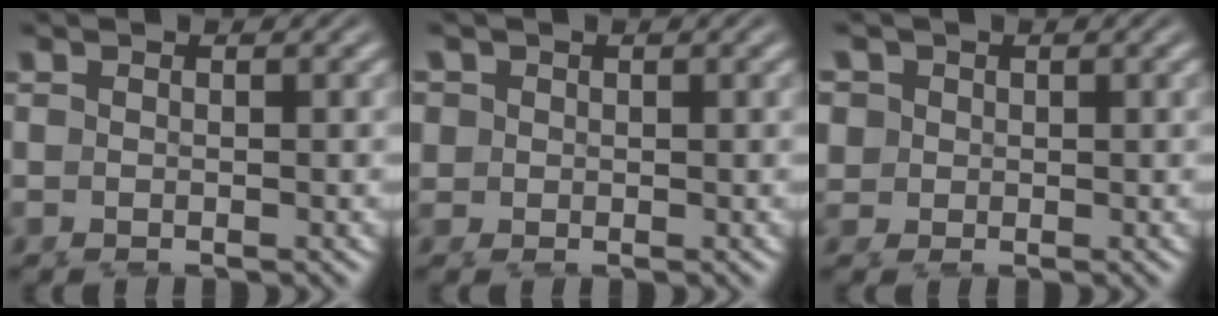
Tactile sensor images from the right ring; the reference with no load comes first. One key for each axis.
{"total": 2.5, "fx": 0.2, "fy": 2.4, "fz": 0.6, "tx": -0.026, "ty": -0.015, "tz": 0.011}
{"total": 3.5, "fx": 0.4, "fy": 3.3, "fz": 1.0, "tx": -0.038, "ty": -0.016, "tz": 0.015}